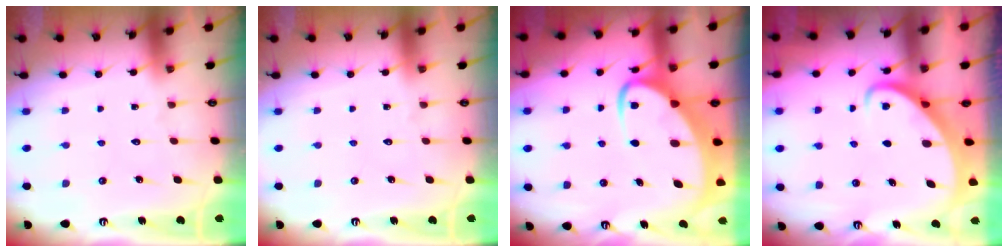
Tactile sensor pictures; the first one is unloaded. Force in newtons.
{"total": 0.0}
{"total": 8.0, "press": 7.9, "slide": 1.0}
{"total": 2.6, "press": 2.6, "slide": 0.3}